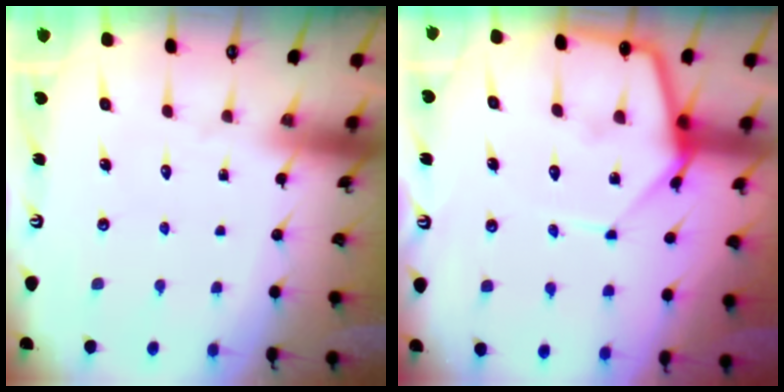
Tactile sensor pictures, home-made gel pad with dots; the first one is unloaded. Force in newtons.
{"total": 11.4, "press": 11.3, "slide": 1.0}